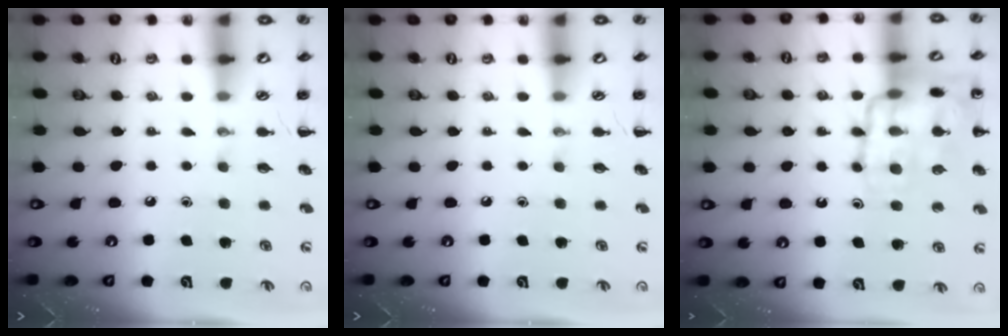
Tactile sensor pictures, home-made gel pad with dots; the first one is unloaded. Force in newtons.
{"total": 0.0}
{"total": 18.1, "press": 18.0, "slide": 1.7}